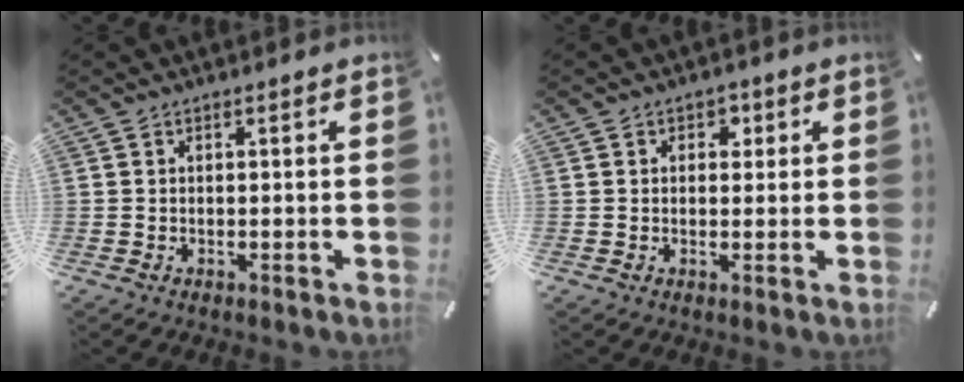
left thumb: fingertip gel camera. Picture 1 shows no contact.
{"total": 2.3, "force": [0.5, 1.9, 1.0], "torque": [0.001, -0.003, 0.000]}